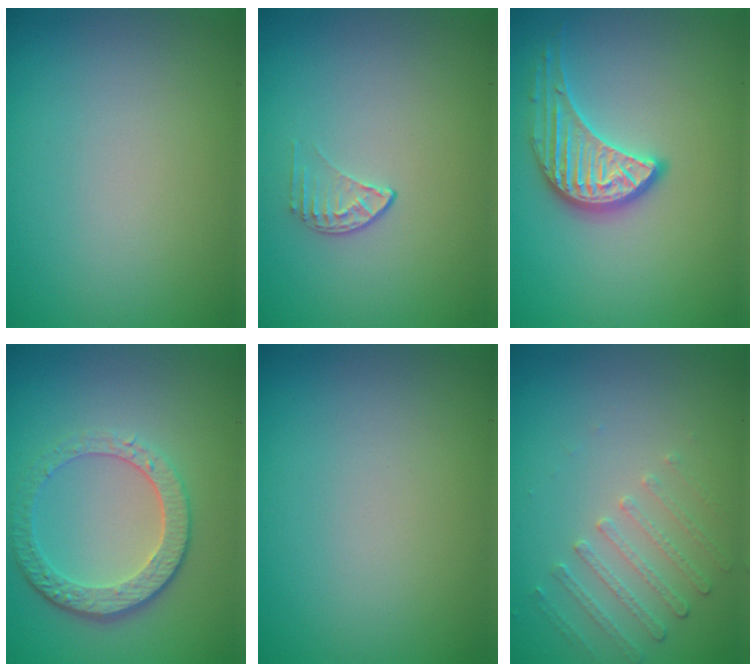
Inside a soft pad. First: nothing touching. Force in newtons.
{"total": 1.1, "press": 0.7, "slide": 0.9}
{"total": 3.3, "press": 3.1, "slide": 1.2}
{"total": 4.5, "press": 3.2, "slide": 3.1}
{"total": 0.0}
{"total": 1.7, "press": 1.2, "slide": 1.2}